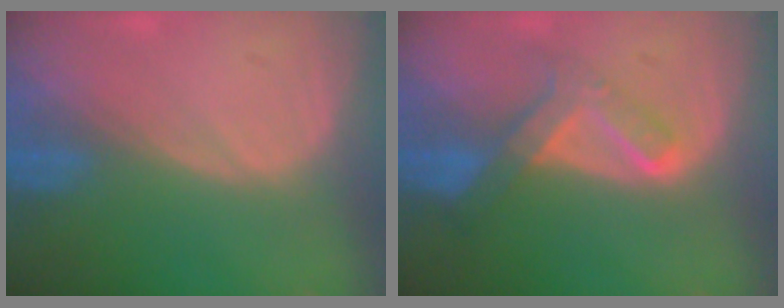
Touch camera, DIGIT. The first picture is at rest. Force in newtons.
{"total": 6.8, "press": 5.8, "slide": 3.5}